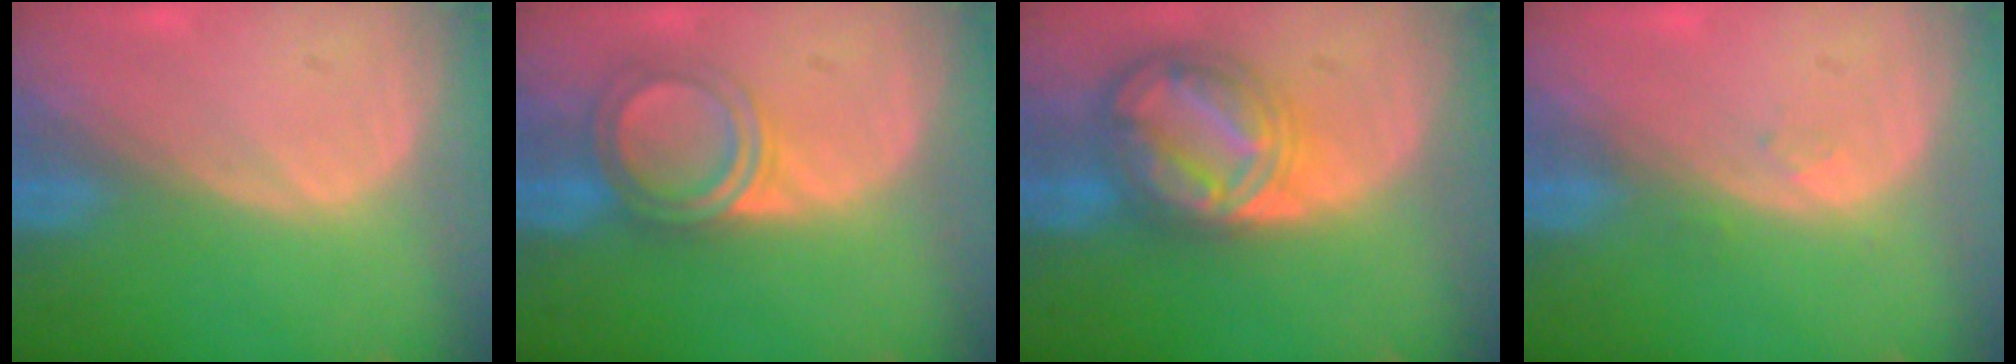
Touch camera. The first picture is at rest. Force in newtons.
{"total": 5.1, "press": 5.0, "slide": 0.7}
{"total": 9.0, "press": 9.0, "slide": 0.7}
{"total": 1.1, "press": 1.0, "slide": 0.4}